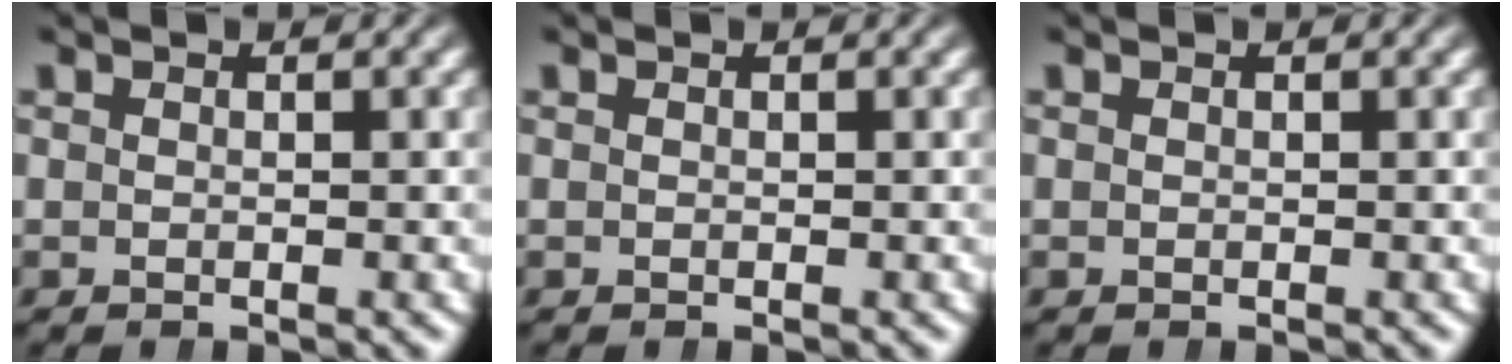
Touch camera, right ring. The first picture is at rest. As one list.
[{"total": 0.0}, {"total": 0.0}]